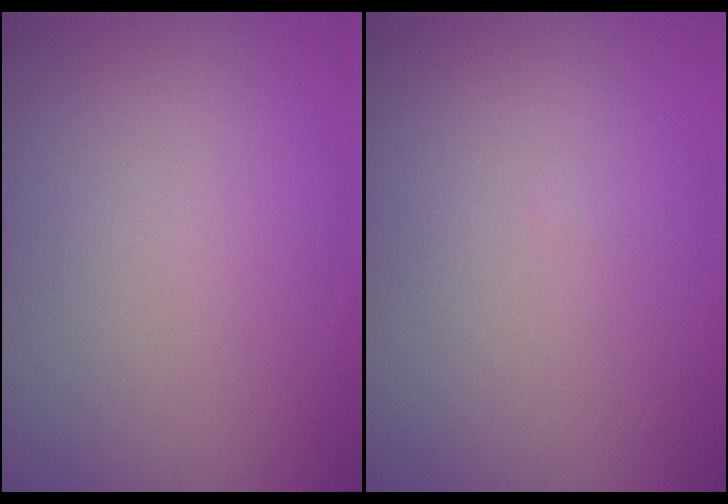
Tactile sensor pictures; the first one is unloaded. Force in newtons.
{"total": 0.0}